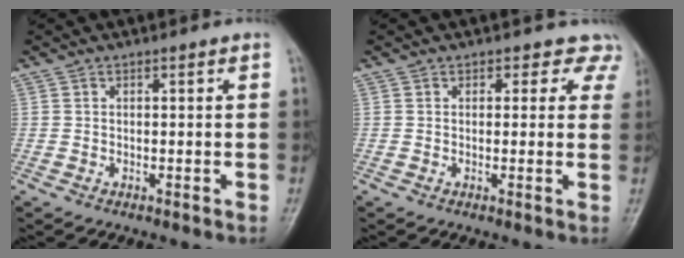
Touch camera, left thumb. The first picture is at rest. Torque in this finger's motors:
{"motor_torque": [-0.06, -0.05, 0.05, -0.02, 0.01]}